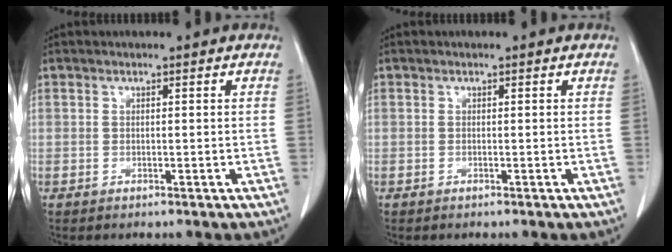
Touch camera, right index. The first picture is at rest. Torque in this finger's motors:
{"motor_torque": [-0.09, 0.07, 0.00, -0.01]}